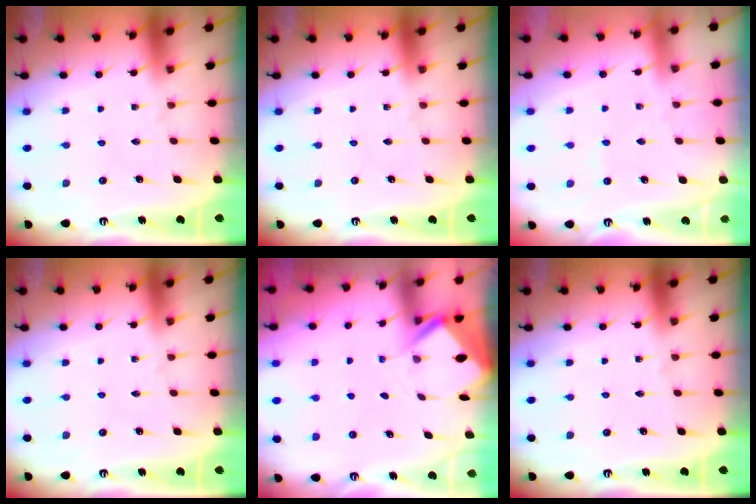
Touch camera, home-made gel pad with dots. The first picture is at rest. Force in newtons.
{"total": 0.0}
{"total": 2.7, "press": 2.6, "slide": 0.5}
{"total": 0.0}
{"total": 3.0, "press": 3.0, "slide": 0.3}
{"total": 0.0}